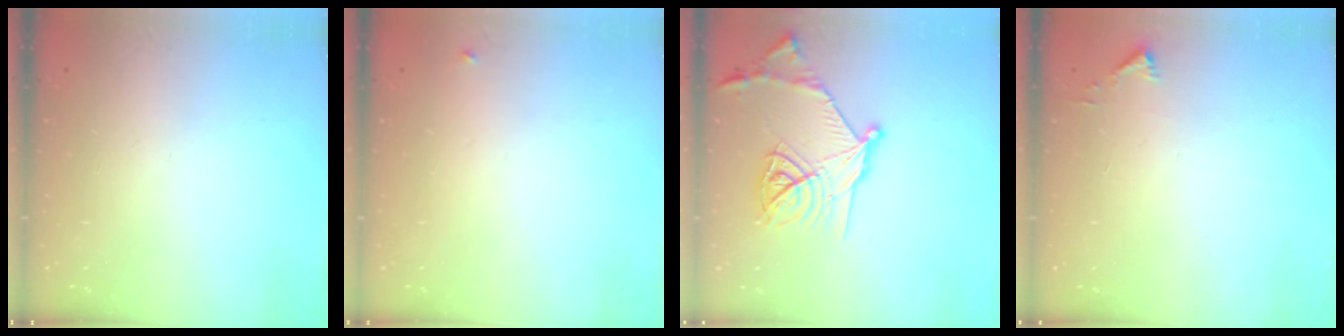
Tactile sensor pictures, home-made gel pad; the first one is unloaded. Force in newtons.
{"total": 3.5, "press": 3.4, "slide": 0.5}
{"total": 20.0, "press": 20.0, "slide": 1.2}
{"total": 2.3, "press": 2.3, "slide": 0.2}